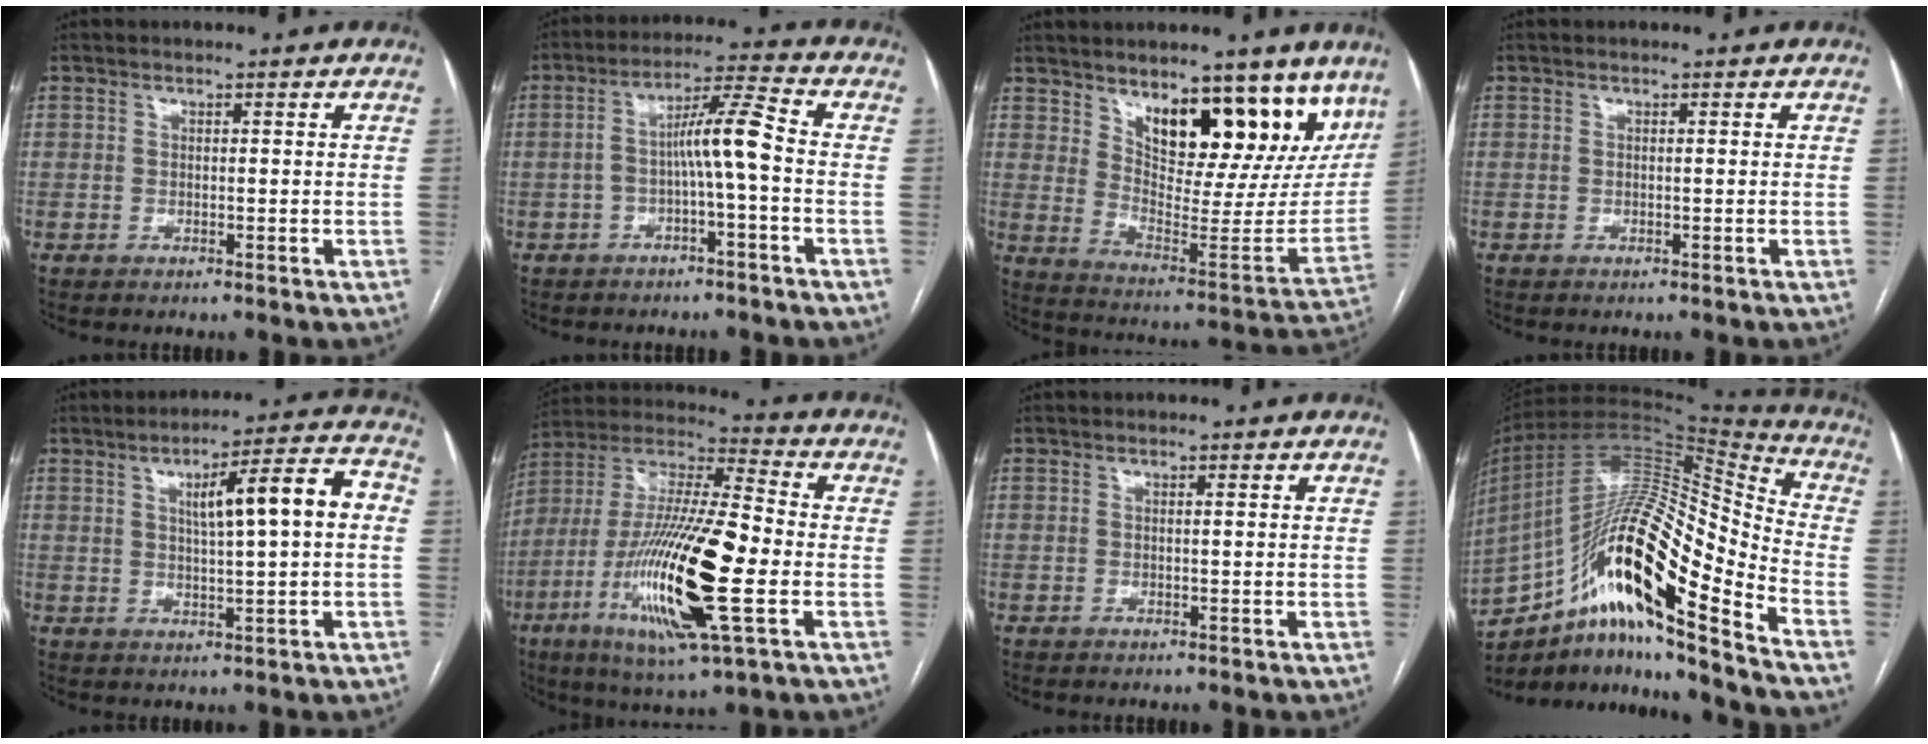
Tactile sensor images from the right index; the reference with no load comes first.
{"total": 6.9, "force": [-1.2, 0.1, 6.8], "torque": [-0.120, 0.027, -0.020]}
{"total": 18.8, "force": [12.9, 6.7, 12.0], "torque": [-0.144, -0.024, 0.191]}
{"total": 0.0}
{"total": 10.2, "force": [1.4, 1.1, 10.1], "torque": [-0.146, 0.025, 0.021]}
{"total": 23.7, "force": [-5.9, 3.7, 22.7], "torque": [-0.461, -0.027, -0.108]}
{"total": 0.0}
{"total": 23.6, "force": [-13.1, 3.3, 19.3], "torque": [-0.346, 0.017, -0.230]}